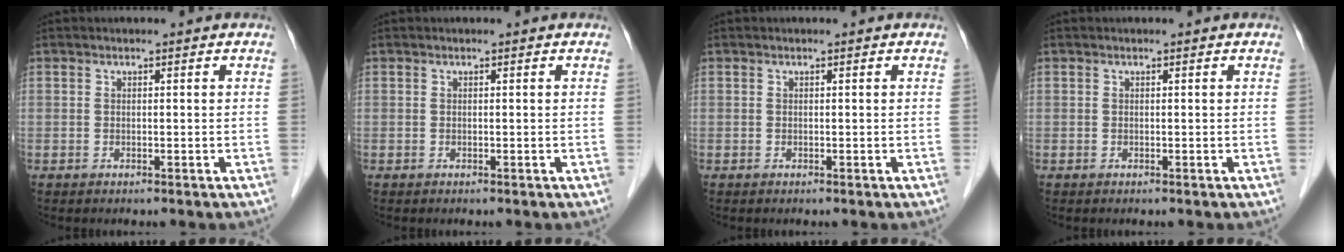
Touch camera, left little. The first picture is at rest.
{"total": 0.0}
{"total": 0.0}
{"total": 0.0}